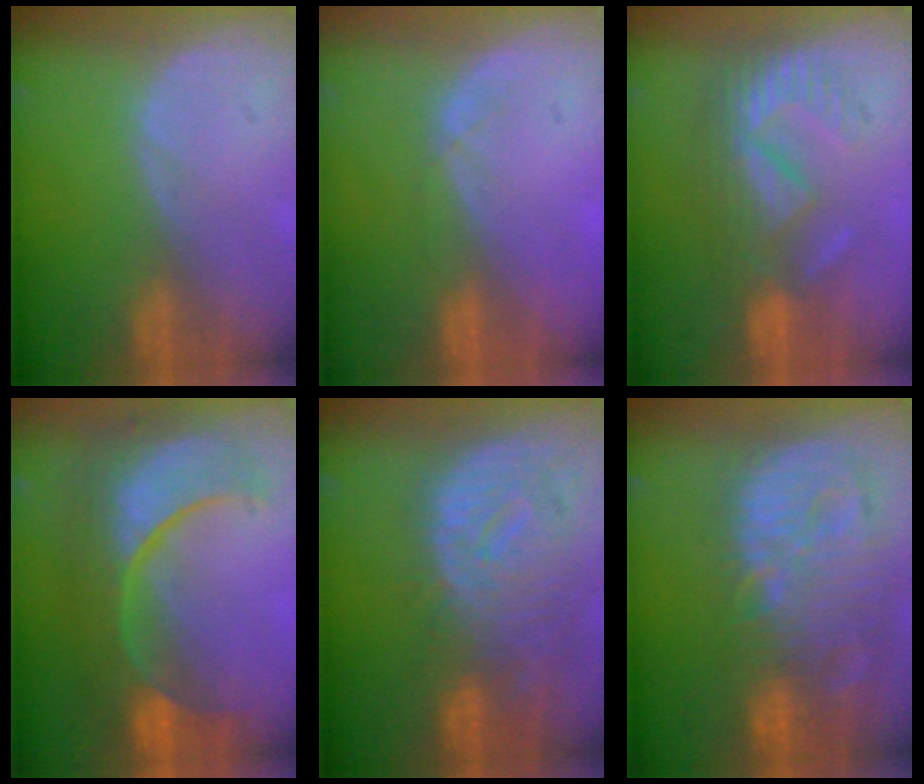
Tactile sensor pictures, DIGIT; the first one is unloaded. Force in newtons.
{"total": 1.4, "press": 1.3, "slide": 0.5}
{"total": 9.2, "press": 8.0, "slide": 4.6}
{"total": 12.1, "press": 12.0, "slide": 1.5}
{"total": 12.2, "press": 10.5, "slide": 6.2}
{"total": 14.4, "press": 12.5, "slide": 7.2}